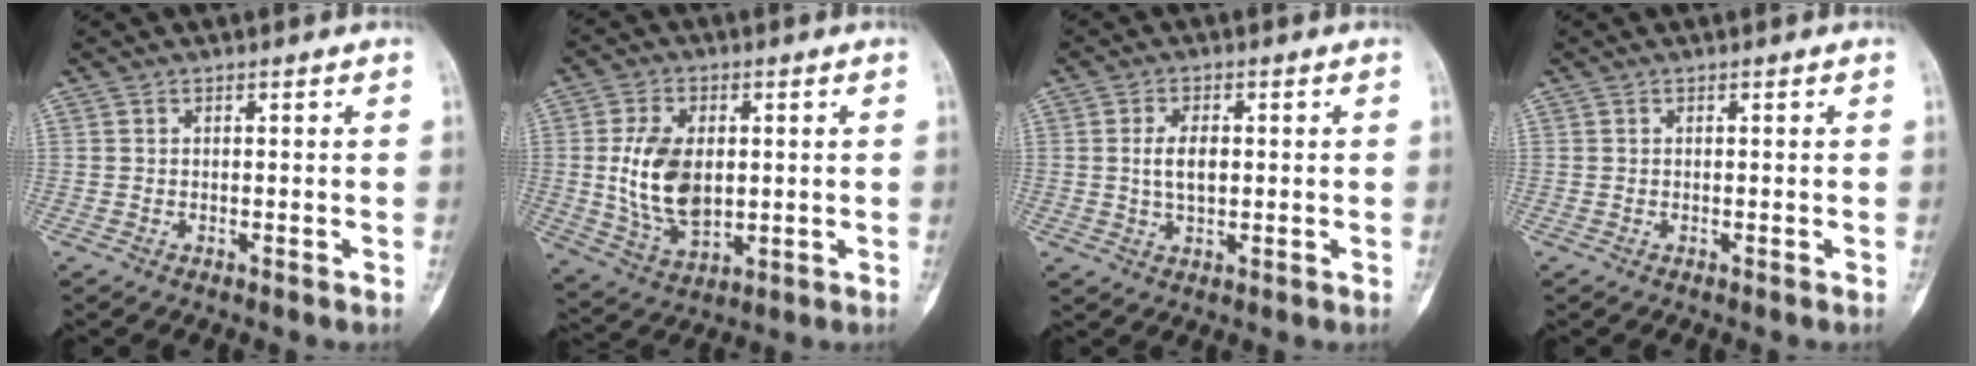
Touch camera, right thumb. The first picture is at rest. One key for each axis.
{"total": 12.8, "fx": 0.8, "fy": 8.0, "fz": 9.9, "tx": -0.172, "ty": -0.009, "tz": 0.025}
{"total": 4.8, "fx": 0.3, "fy": 2.6, "fz": 4.0, "tx": -0.071, "ty": 0.001, "tz": 0.008}
{"total": 0.0}